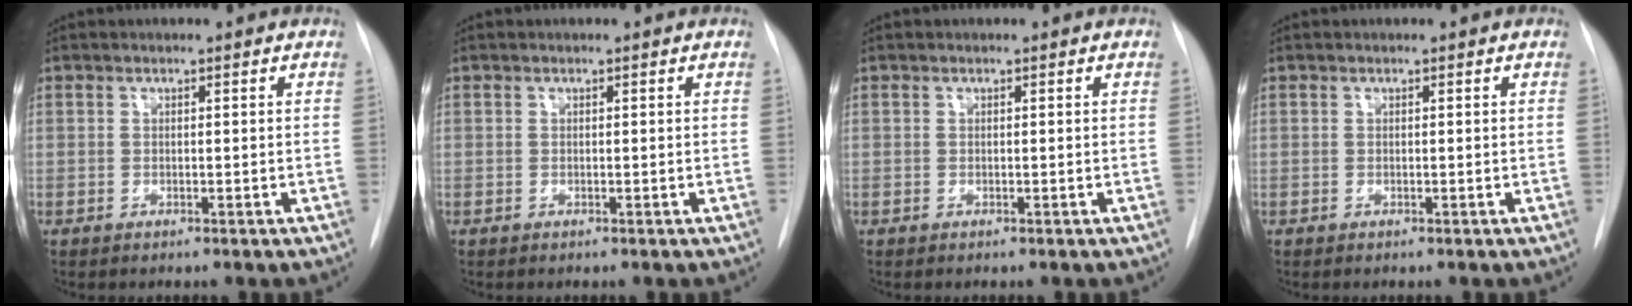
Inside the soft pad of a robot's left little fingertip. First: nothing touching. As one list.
[{"total": 0.0}, {"total": 0.0}, {"total": 0.0}]